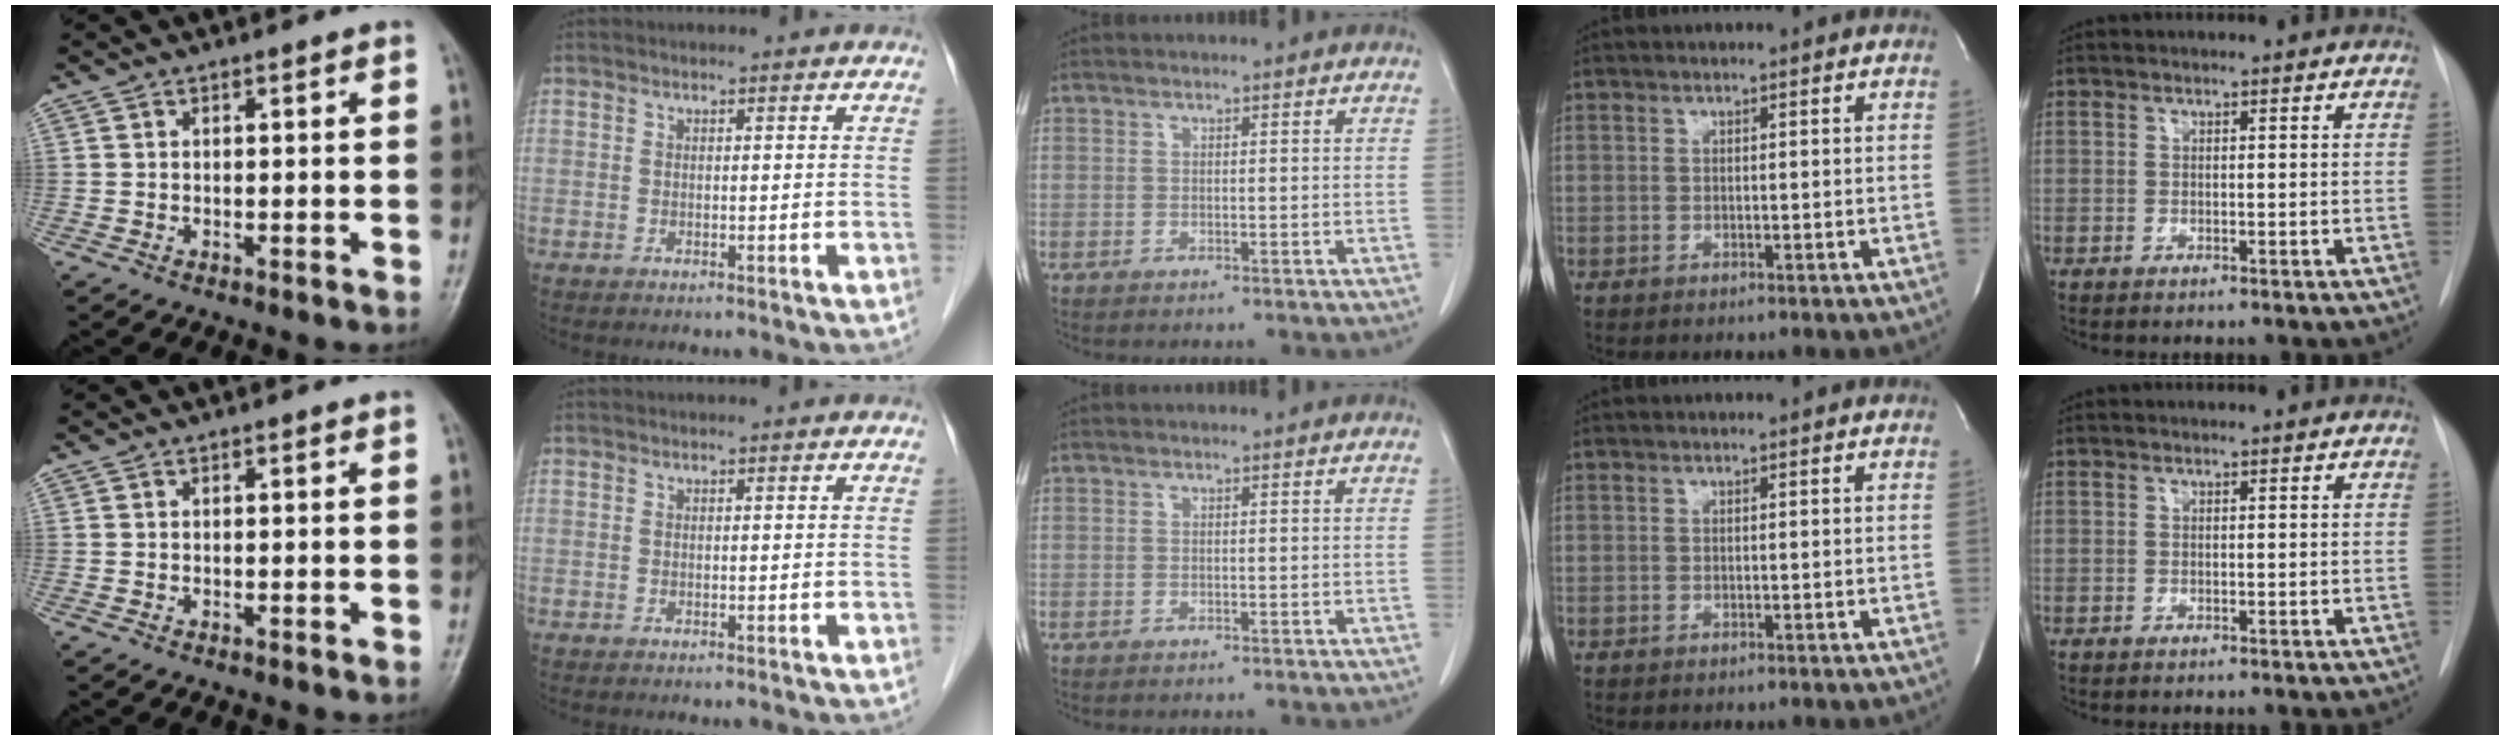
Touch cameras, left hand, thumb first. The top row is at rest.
{}